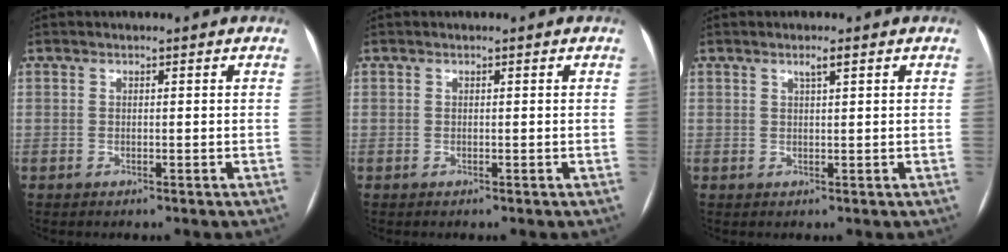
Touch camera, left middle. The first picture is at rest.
{"total": 0.0}
{"total": 1.4, "force": [0.8, 0.0, 1.1], "torque": [-0.021, 0.001, 0.015]}